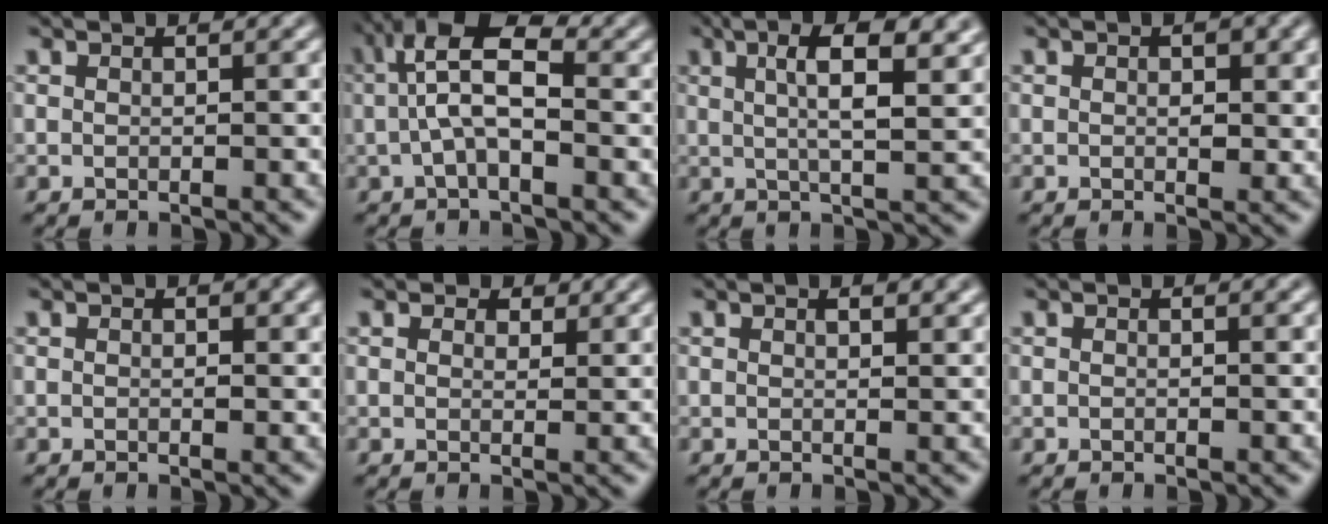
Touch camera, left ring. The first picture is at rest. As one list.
[{"total": 5.7, "force": [0.3, 2.4, 5.2], "torque": [-0.102, 0.024, -0.003]}, {"total": 6.5, "force": [2.0, 2.1, 5.9], "torque": [-0.092, 0.019, 0.032]}, {"total": 1.7, "force": [0.1, 0.9, 1.5], "torque": [-0.018, 0.005, 0.009]}, {"total": 0.7, "force": [0.0, 0.3, 0.6], "torque": [-0.009, 0.004, 0.005]}, {"total": 2.6, "force": [1.6, 1.7, 1.2], "torque": [-0.031, 0.006, 0.012]}, {"total": 1.2, "force": [0.7, 0.4, 0.9], "torque": [-0.010, 0.006, 0.009]}, {"total": 0.0}]